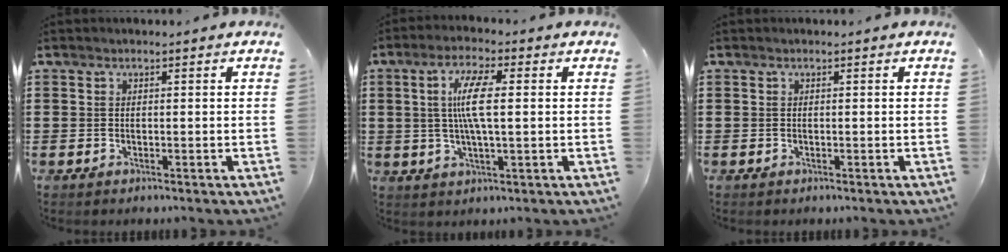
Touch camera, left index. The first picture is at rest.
{"total": 7.3, "force": [1.0, 1.8, 7.0], "torque": [-0.147, 0.000, 0.010]}
{"total": 0.0}